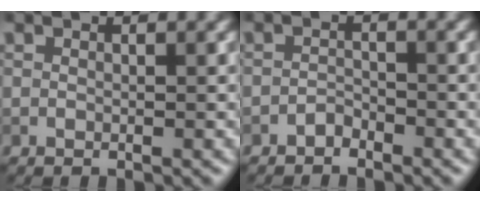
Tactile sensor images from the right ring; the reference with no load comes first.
{"total": 1.1, "force": [-1.0, 0.4, 0.3], "torque": [-0.004, 0.004, -0.020]}